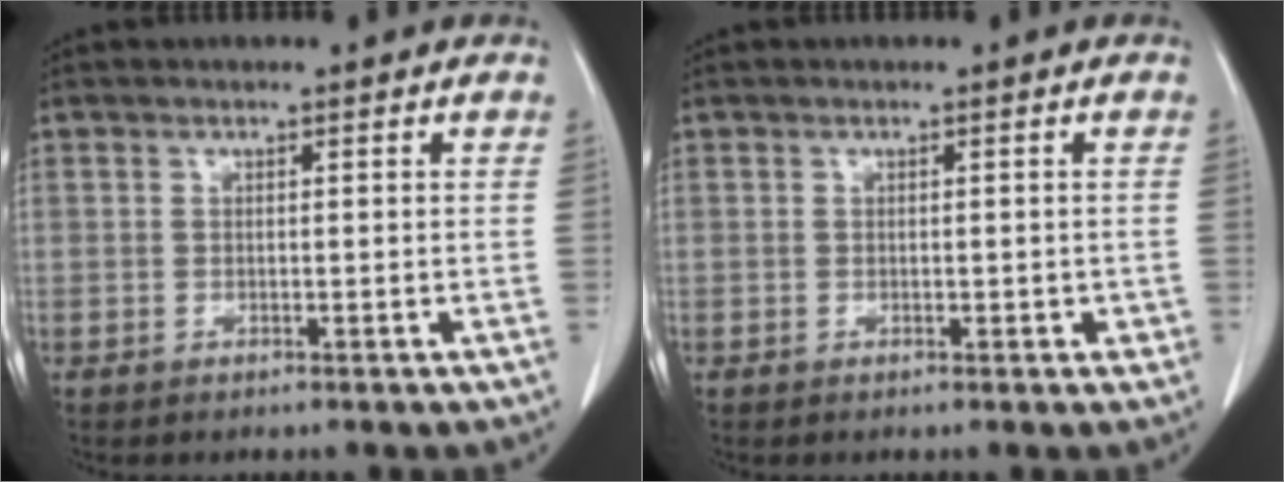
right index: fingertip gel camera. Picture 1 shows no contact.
{"total": 1.1, "force": [-0.3, 0.7, 0.8], "torque": [-0.007, 0.001, -0.003]}